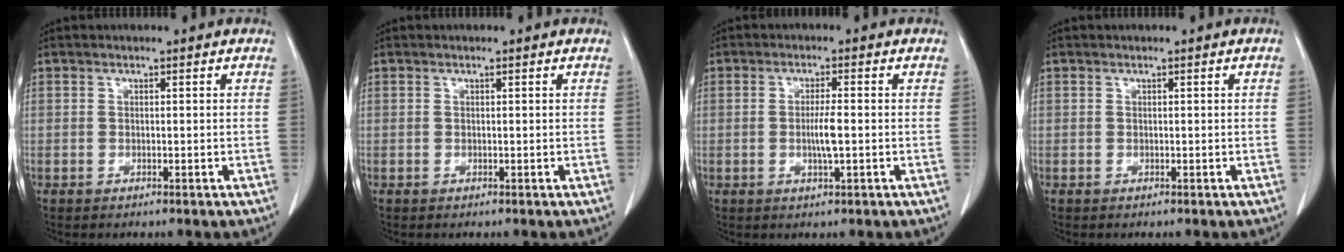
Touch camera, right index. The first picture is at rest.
{"total": 0.0}
{"total": 3.5, "force": [-0.5, 0.1, 3.5], "torque": [-0.068, -0.004, -0.009]}
{"total": 0.0}